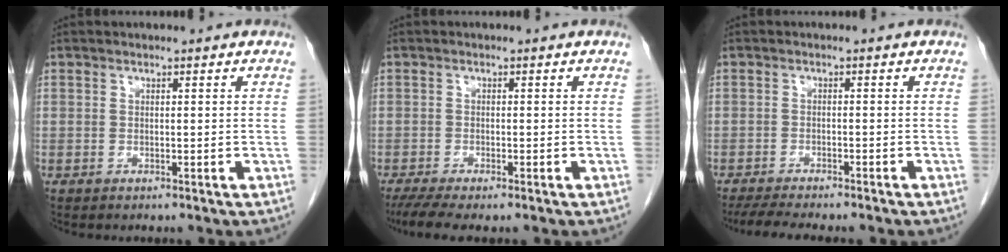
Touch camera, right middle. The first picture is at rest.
{"total": 4.8, "force": [-3.6, 0.7, 3.1], "torque": [-0.054, -0.012, -0.060]}
{"total": 7.7, "force": [-6.6, 0.7, 4.0], "torque": [-0.056, -0.010, -0.098]}